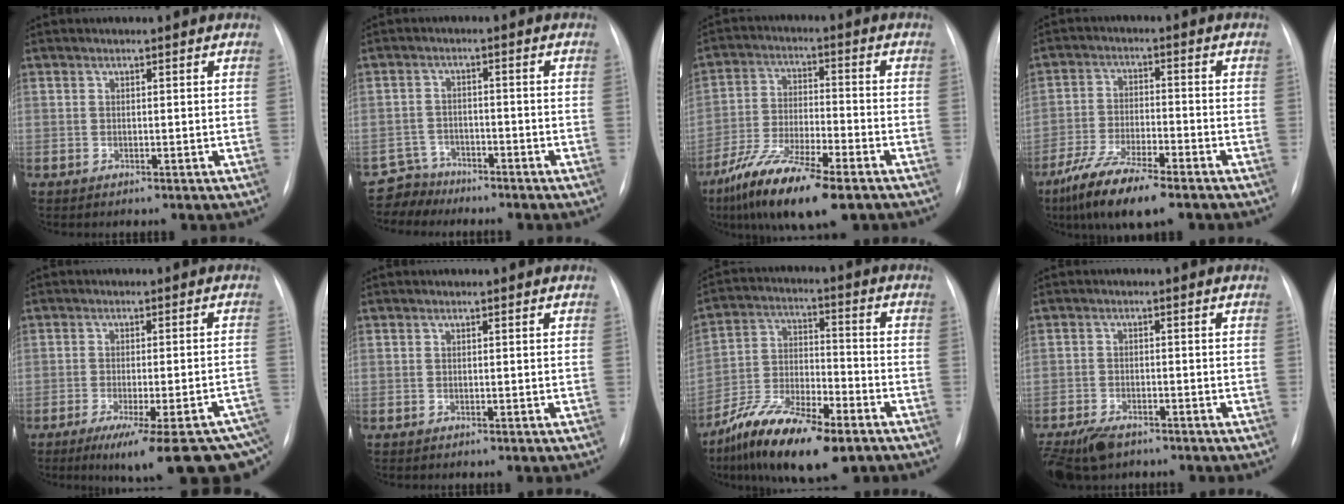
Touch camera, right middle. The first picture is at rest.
{"total": 3.8, "force": [-3.4, 1.2, -1.4], "torque": [0.026, -0.003, -0.062]}
{"total": 13.0, "force": [-8.5, 2.4, 9.5], "torque": [-0.182, -0.023, -0.148]}
{"total": 10.4, "force": [-7.3, 1.8, 7.2], "torque": [-0.140, -0.023, -0.130]}
{"total": 20.8, "force": [-15.6, 2.2, 13.5], "torque": [-0.104, -0.012, -0.195]}
{"total": 0.0}
{"total": 15.5, "force": [-10.4, 4.6, 10.6], "torque": [-0.197, -0.006, -0.182]}
{"total": 8.1, "force": [-6.1, 3.6, 4.0], "torque": [-0.080, -0.012, -0.100]}